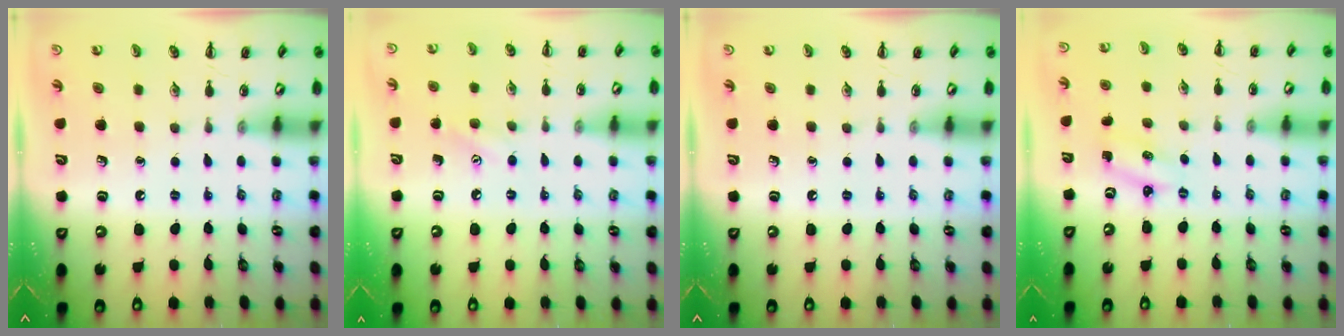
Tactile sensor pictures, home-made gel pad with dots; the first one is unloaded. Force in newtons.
{"total": 6.5, "press": 6.3, "slide": 1.5}
{"total": 0.0}
{"total": 2.3, "press": 2.3, "slide": 0.6}